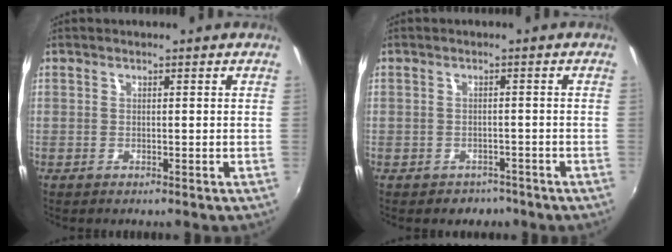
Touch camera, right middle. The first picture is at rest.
{"total": 3.3, "force": [-2.3, 2.4, 0.3], "torque": [-0.011, 0.000, -0.030]}